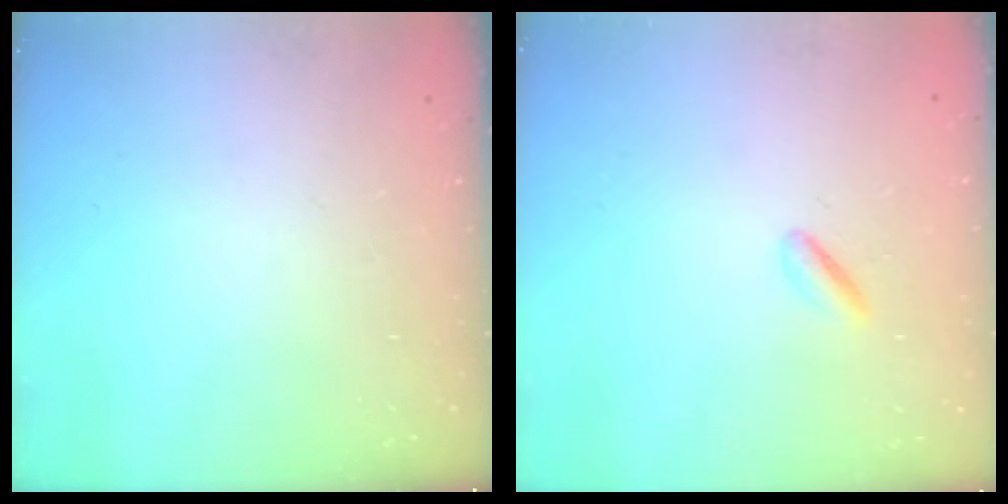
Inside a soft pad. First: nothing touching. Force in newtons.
{"total": 1.3, "press": 1.1, "slide": 0.8}